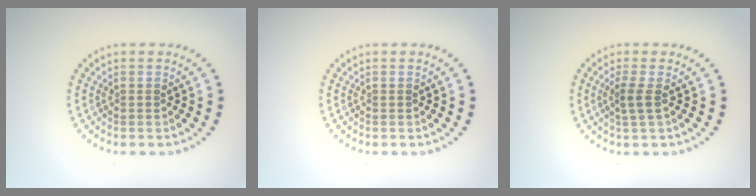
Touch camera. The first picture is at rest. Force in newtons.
{"total": 0.0}
{"total": 1.6, "press": 1.2, "slide": 1.0}